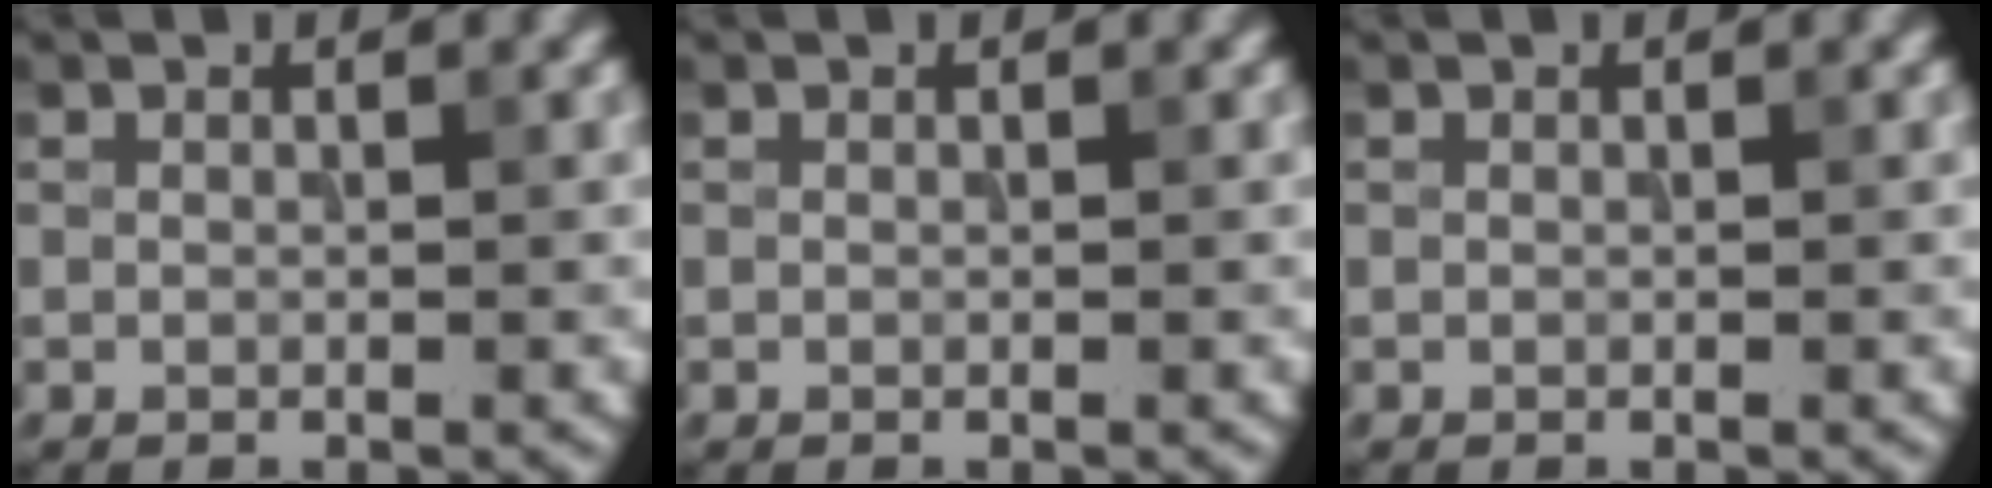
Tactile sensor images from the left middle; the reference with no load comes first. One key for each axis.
{"total": 0.0}
{"total": 0.0}